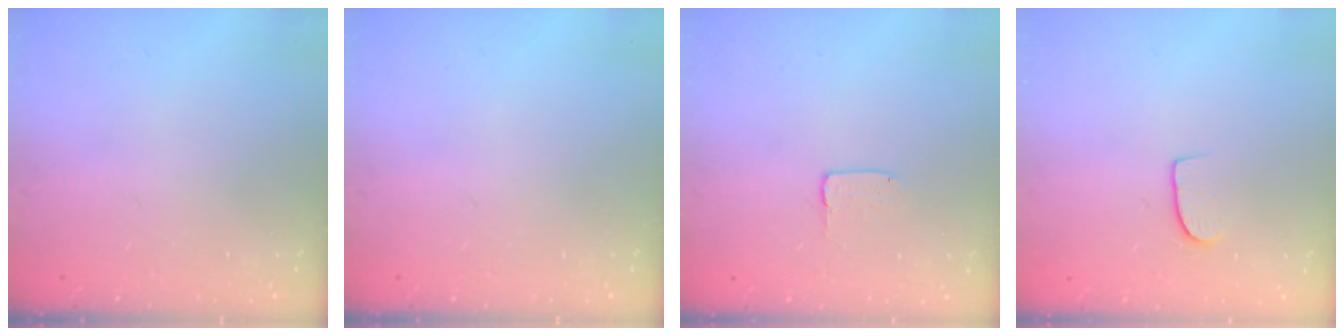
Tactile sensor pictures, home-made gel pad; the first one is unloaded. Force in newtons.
{"total": 0.0}
{"total": 1.7, "press": 1.6, "slide": 0.1}
{"total": 7.0, "press": 7.0, "slide": 0.4}